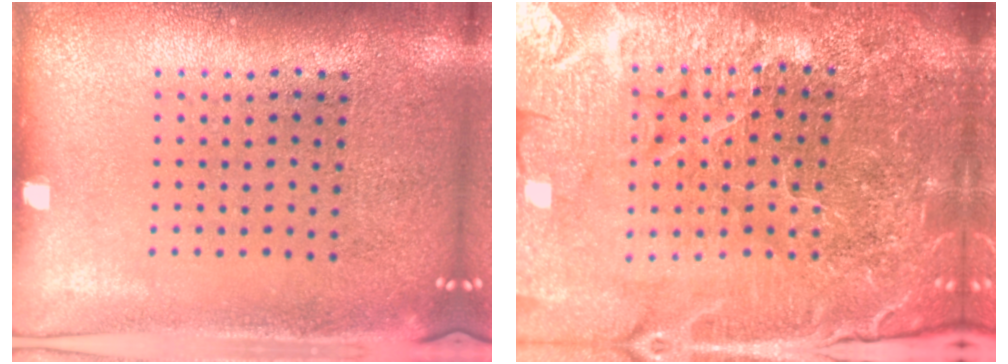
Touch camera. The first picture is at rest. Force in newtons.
{"total": 6.2, "press": 5.5, "slide": 2.9}